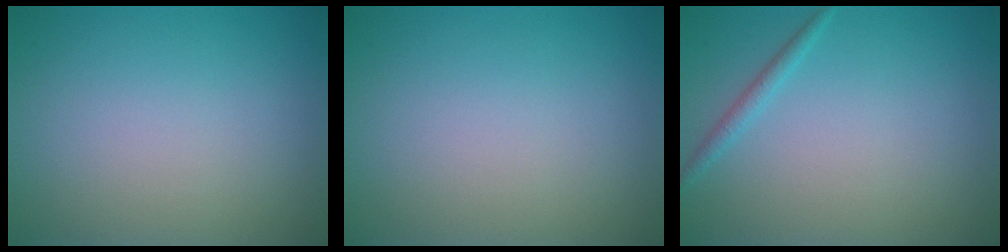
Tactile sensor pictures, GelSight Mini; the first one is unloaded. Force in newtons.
{"total": 0.0}
{"total": 1.2, "press": 1.2, "slide": 0.0}